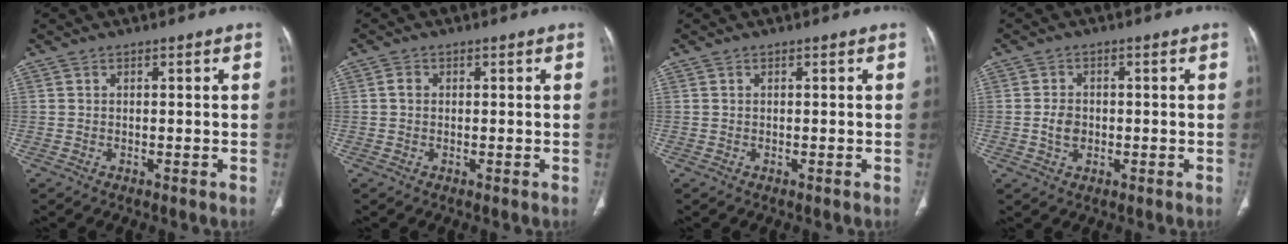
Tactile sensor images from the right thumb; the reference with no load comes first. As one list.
[{"total": 1.3, "force": [0.1, 1.1, 0.8], "torque": [-0.009, 0.002, 0.001]}, {"total": 0.0}, {"total": 3.5, "force": [-0.4, 2.8, 2.1], "torque": [-0.032, 0.006, -0.007]}]